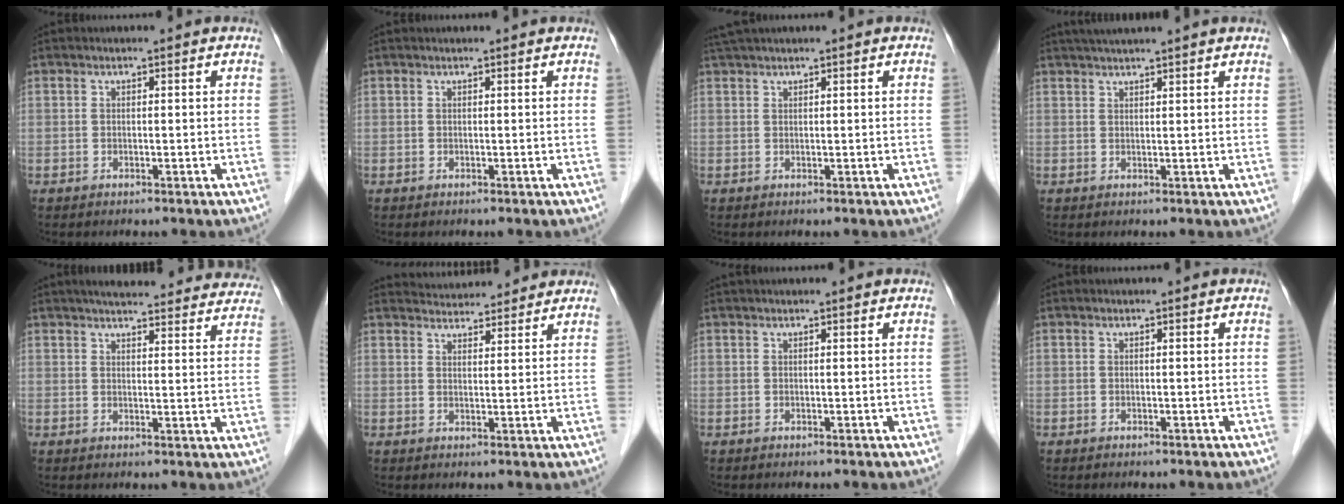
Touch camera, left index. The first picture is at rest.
{"total": 0.9, "force": [0.9, 0.0, 0.2], "torque": [-0.006, 0.008, 0.011]}
{"total": 2.5, "force": [2.1, -0.3, 1.2], "torque": [-0.021, 0.026, 0.044]}
{"total": 6.4, "force": [5.5, -0.8, 3.2], "torque": [-0.048, 0.032, 0.081]}
{"total": 23.1, "force": [21.4, 4.2, 7.9], "torque": [-0.099, -0.008, 0.250]}
{"total": 8.3, "force": [8.0, 1.6, 1.6], "torque": [-0.020, 0.022, 0.105]}
{"total": 1.2, "force": [1.1, -0.1, 0.5], "torque": [-0.006, 0.023, 0.022]}
{"total": 0.0}